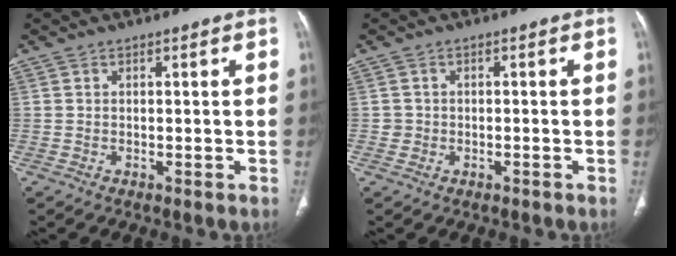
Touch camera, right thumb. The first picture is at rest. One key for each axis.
{"total": 1.1, "fx": -0.4, "fy": 1.0, "fz": 0.0, "tx": 0.005, "ty": 0.006, "tz": -0.009}